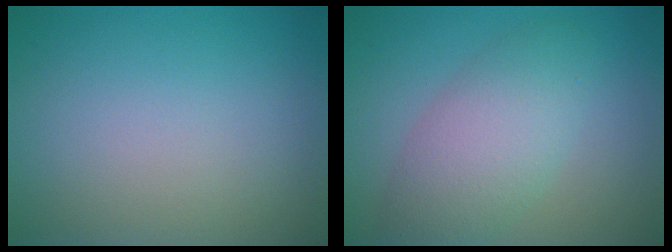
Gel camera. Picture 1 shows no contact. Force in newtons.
{"total": 5.2, "press": 5.2, "slide": 0.3}